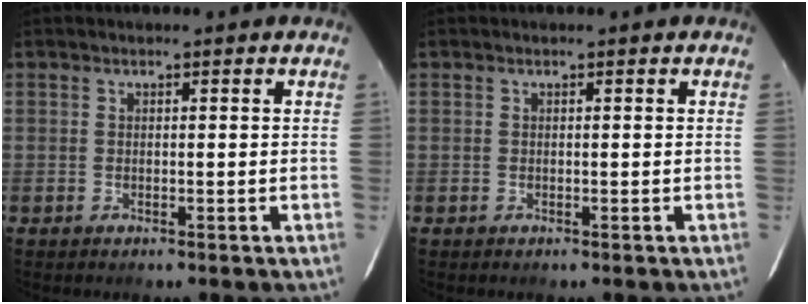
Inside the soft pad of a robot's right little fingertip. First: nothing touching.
{"total": 0.0}